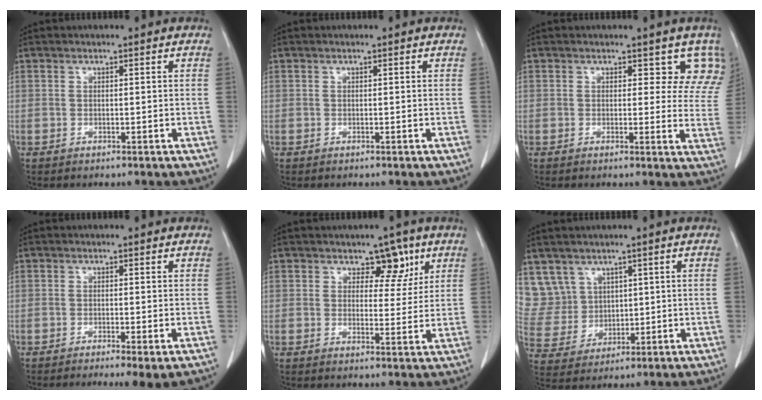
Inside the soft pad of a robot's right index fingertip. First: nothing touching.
{"total": 0.0}
{"total": 6.4, "force": [5.1, 3.4, 1.9], "torque": [0.010, -0.014, 0.029]}
{"total": 4.5, "force": [-2.8, 0.4, 3.4], "torque": [-0.045, -0.012, -0.039]}
{"total": 4.8, "force": [2.7, 3.1, 2.6], "torque": [-0.019, 0.002, 0.035]}
{"total": 9.0, "force": [4.6, 7.7, 0.4], "torque": [-0.023, 0.034, 0.115]}